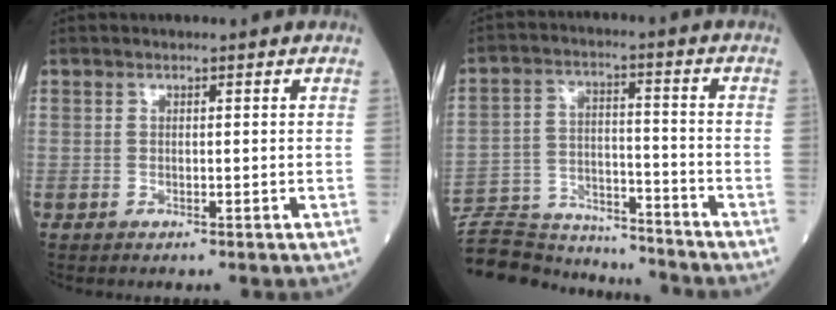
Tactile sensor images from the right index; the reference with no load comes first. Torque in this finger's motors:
{"motor_torque": [-0.23, -0.72, -0.90, -0.21]}